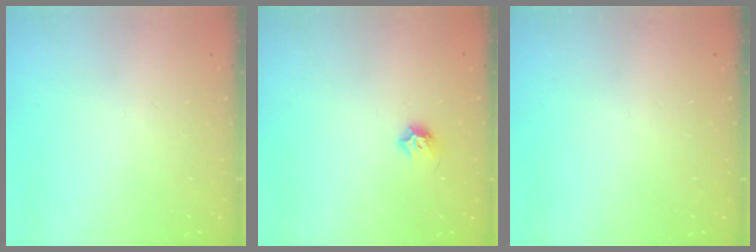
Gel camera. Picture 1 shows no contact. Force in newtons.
{"total": 5.9, "press": 5.8, "slide": 0.9}
{"total": 0.0}